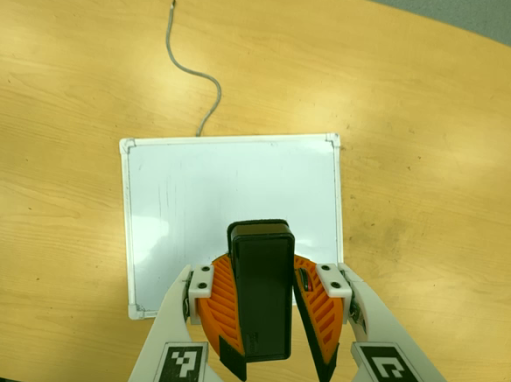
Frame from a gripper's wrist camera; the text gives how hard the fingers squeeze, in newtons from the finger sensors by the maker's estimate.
{"total": 8.8, "left": 9.3, "right": 8.4}